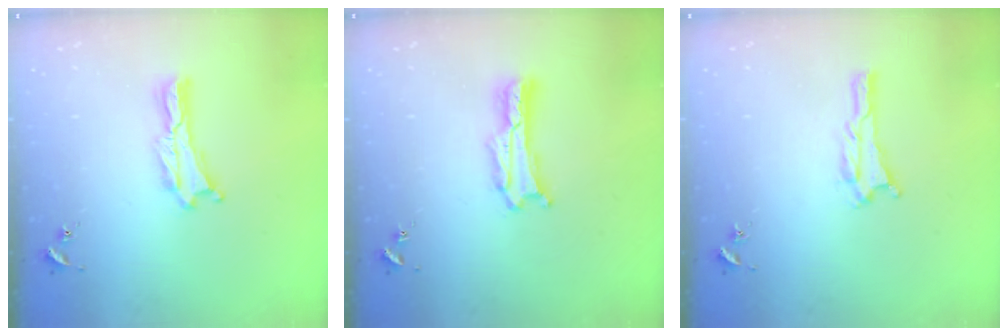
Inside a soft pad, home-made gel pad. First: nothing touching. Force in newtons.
{"total": 1.4, "press": 1.4, "slide": 0.0}
{"total": 0.6, "press": 0.6, "slide": 0.1}